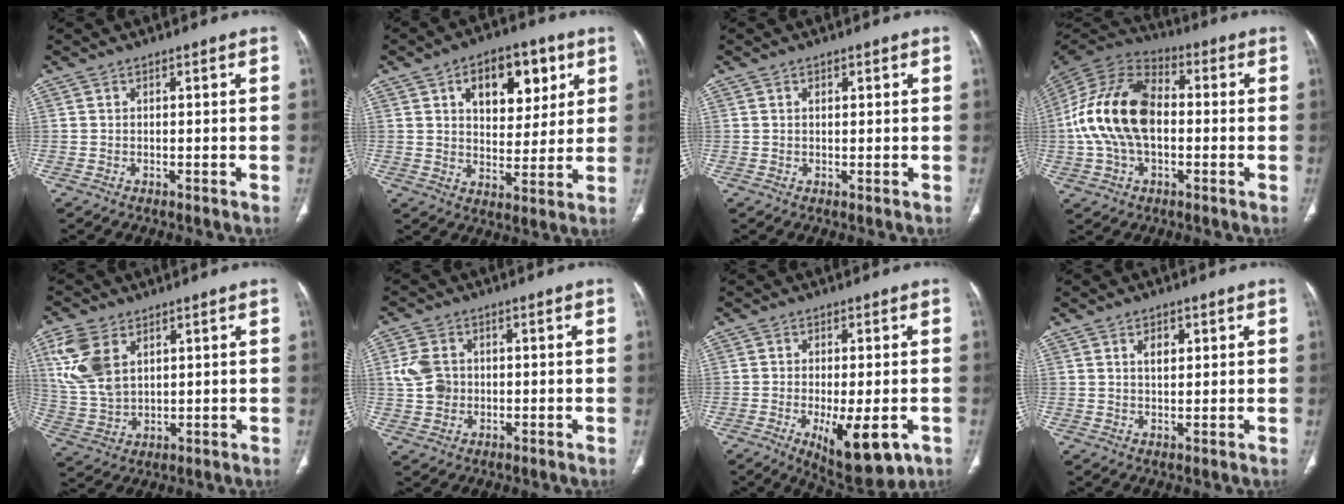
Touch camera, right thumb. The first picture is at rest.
{"total": 14.1, "force": [5.6, 8.5, 9.7], "torque": [-0.094, -0.015, 0.089]}
{"total": 1.4, "force": [0.7, 0.8, 0.9], "torque": [-0.012, -0.002, 0.011]}
{"total": 18.8, "force": [-0.5, 11.8, 14.7], "torque": [-0.286, 0.032, -0.016]}
{"total": 11.1, "force": [4.5, 6.9, 7.5], "torque": [-0.161, -0.009, 0.101]}
{"total": 6.0, "force": [0.5, 4.9, 3.5], "torque": [-0.060, 0.004, 0.011]}
{"total": 12.3, "force": [-5.4, 4.3, 10.2], "torque": [-0.136, 0.003, -0.069]}
{"total": 3.5, "force": [1.4, 2.0, 2.4], "torque": [-0.029, -0.007, 0.025]}